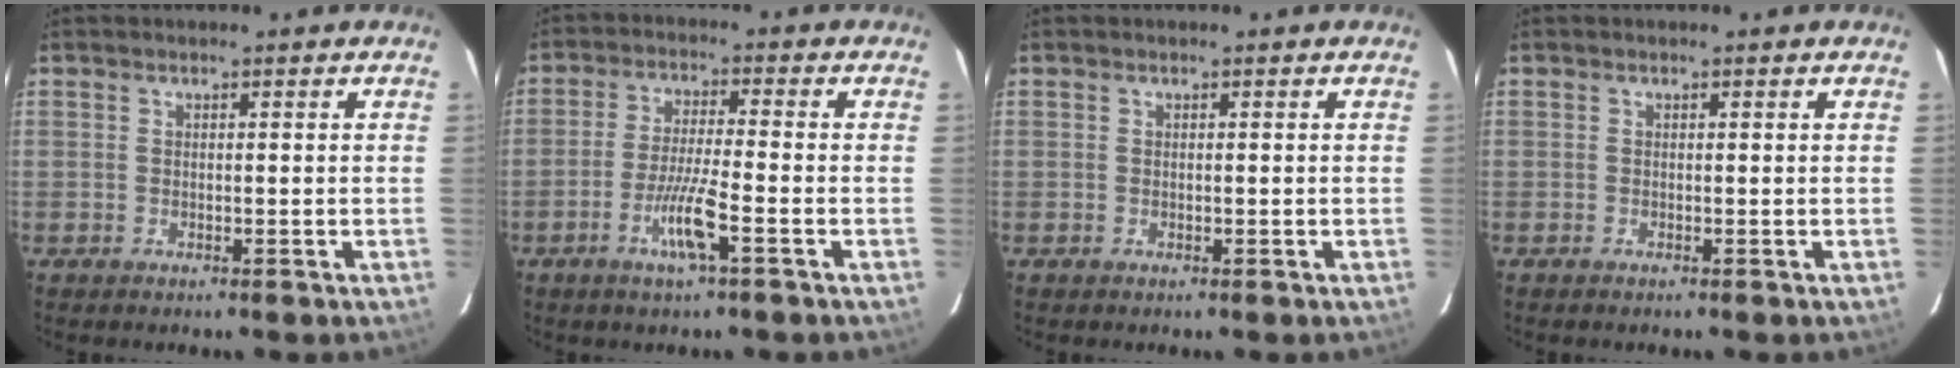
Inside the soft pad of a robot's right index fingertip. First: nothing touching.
{"total": 6.8, "force": [-3.0, 0.0, 6.1], "torque": [-0.120, -0.009, -0.057]}
{"total": 0.0}
{"total": 0.0}